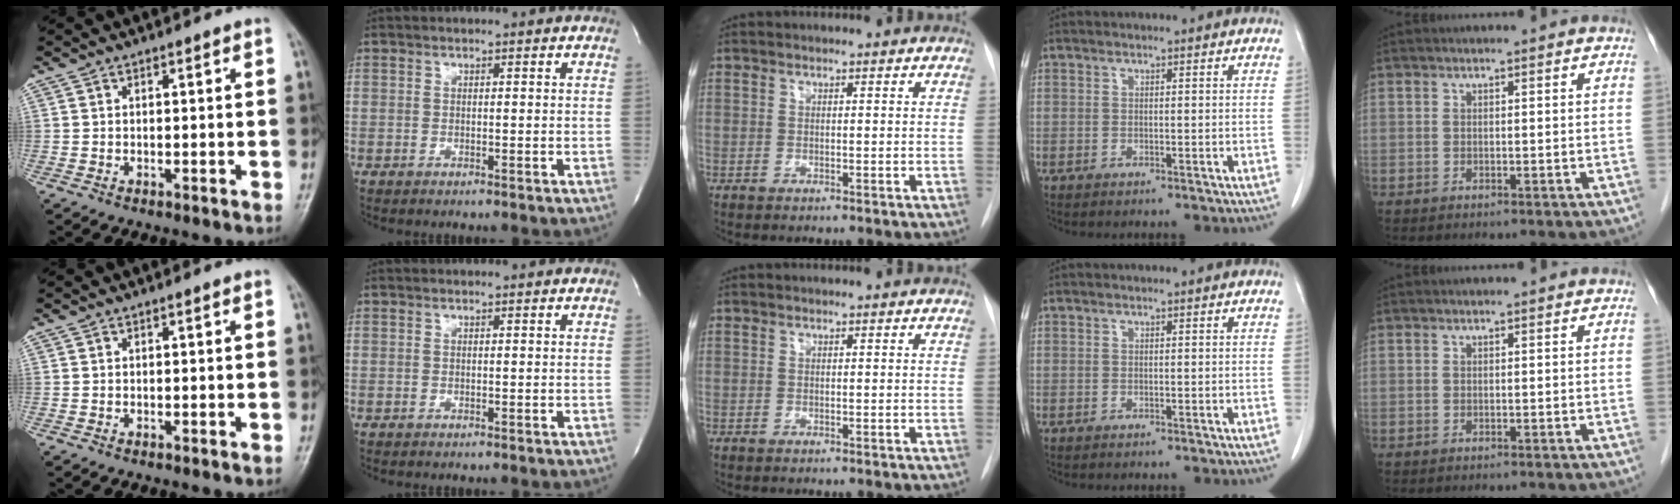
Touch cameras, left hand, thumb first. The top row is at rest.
{}